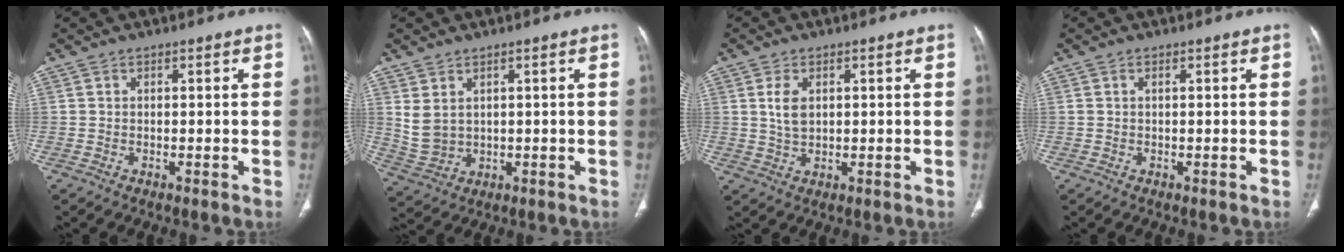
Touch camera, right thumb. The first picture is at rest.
{"total": 5.2, "force": [1.8, 3.8, 3.1], "torque": [-0.058, -0.010, 0.056]}
{"total": 4.1, "force": [1.1, 2.5, 3.1], "torque": [-0.057, -0.004, 0.027]}
{"total": 0.5, "force": [0.1, 0.2, 0.5], "torque": [-0.014, 0.002, 0.003]}